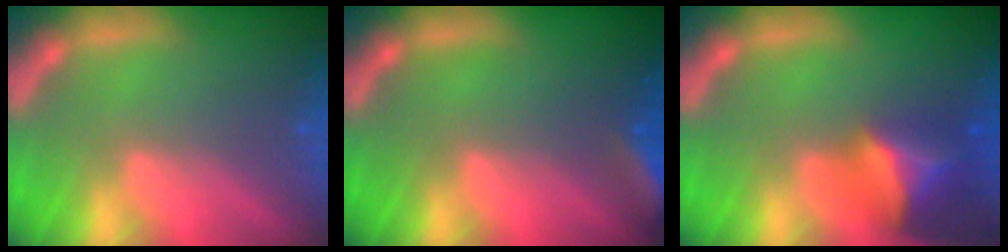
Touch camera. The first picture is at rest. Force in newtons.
{"total": 4.4}
{"total": 6.4}